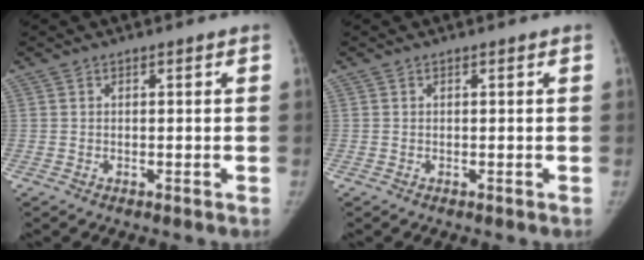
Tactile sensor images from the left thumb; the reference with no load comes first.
{"total": 0.0}